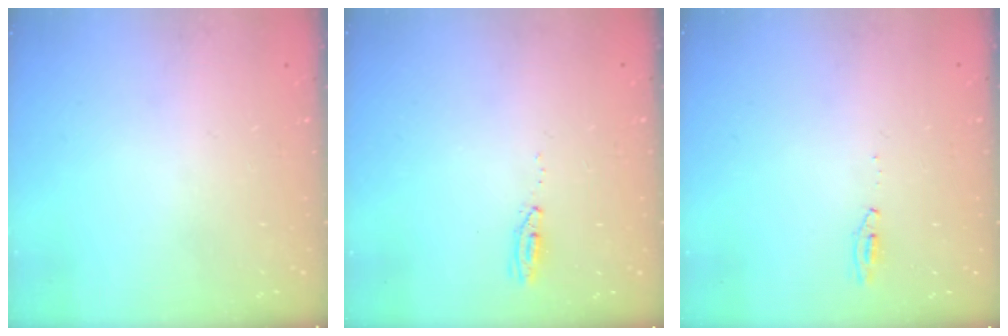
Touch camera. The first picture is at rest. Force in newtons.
{"total": 3.6, "press": 3.4, "slide": 1.0}
{"total": 14.8, "press": 3.9, "slide": 14.3}